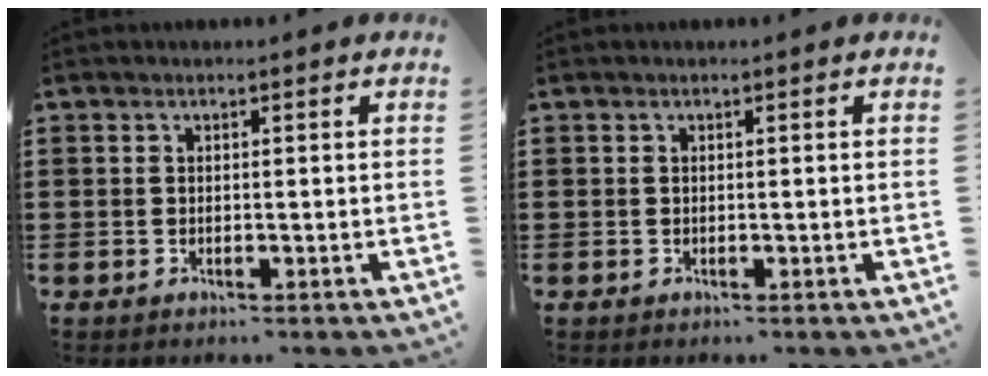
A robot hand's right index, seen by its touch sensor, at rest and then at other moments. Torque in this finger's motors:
{"motor_torque": [0.18, 0.18, 0.00, 0.00]}